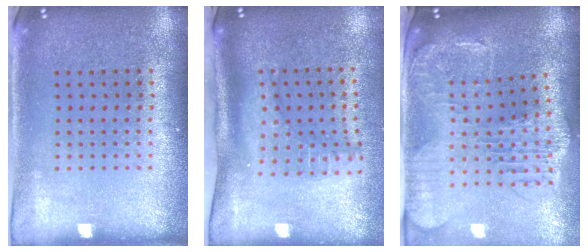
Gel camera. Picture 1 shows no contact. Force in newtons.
{"total": 2.2, "press": 1.6, "slide": 1.5}
{"total": 2.2, "press": 2.0, "slide": 1.0}